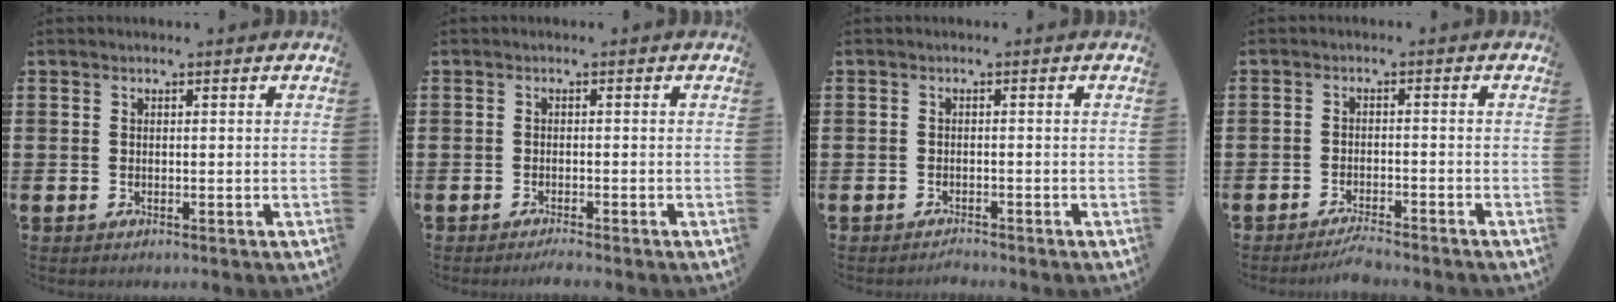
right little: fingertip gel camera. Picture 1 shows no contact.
{"total": 0.9, "force": [-0.8, 0.0, 0.5], "torque": [-0.008, -0.003, -0.015]}
{"total": 0.9, "force": [-0.9, 0.0, 0.1], "torque": [0.004, -0.004, -0.021]}
{"total": 2.2, "force": [-2.1, -0.1, 0.8], "torque": [-0.014, 0.007, -0.042]}